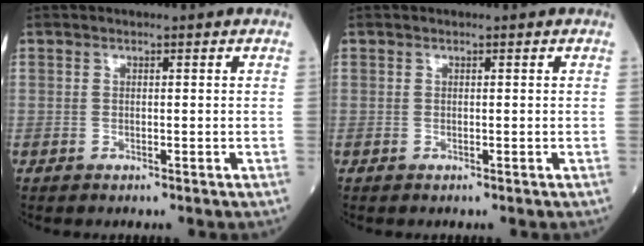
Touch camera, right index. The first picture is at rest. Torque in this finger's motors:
{"motor_torque": [0.01, 0.01, 0.00, 0.00]}